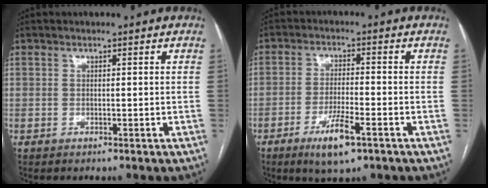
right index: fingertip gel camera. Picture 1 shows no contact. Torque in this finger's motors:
{"motor_torque": [0.84, -0.28, 0.31, 0.09]}